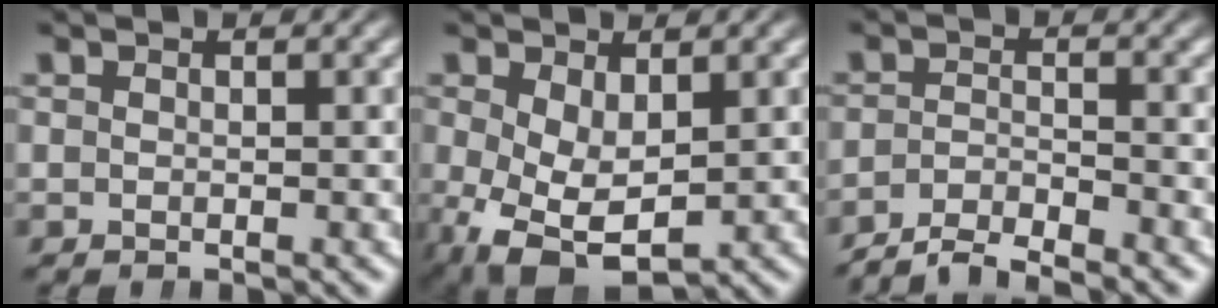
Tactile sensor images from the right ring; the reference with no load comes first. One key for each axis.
{"total": 6.8, "fx": -2.8, "fy": 4.4, "fz": 4.5, "tx": -0.098, "ty": -0.059, "tz": -0.018}
{"total": 5.3, "fx": -4.9, "fy": 1.3, "fz": 1.6, "tx": -0.019, "ty": -0.019, "tz": -0.077}